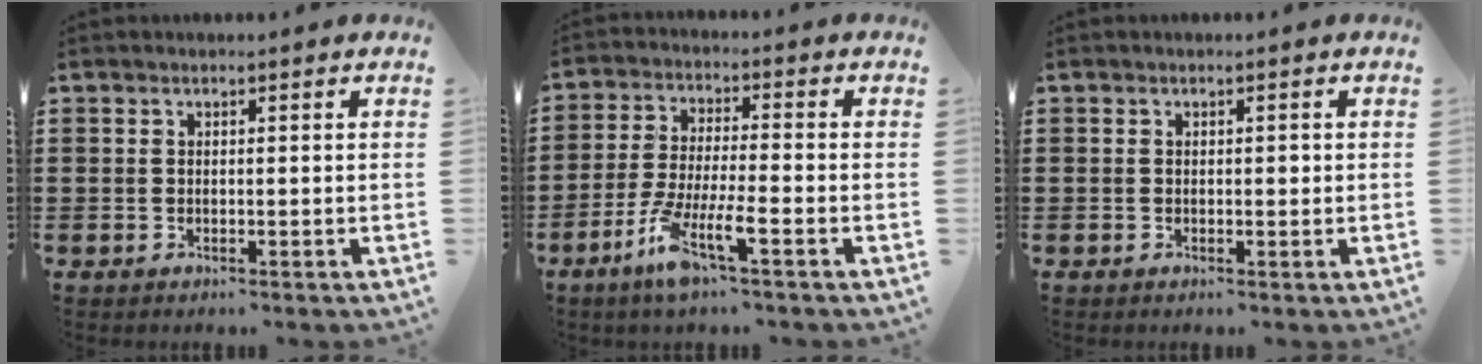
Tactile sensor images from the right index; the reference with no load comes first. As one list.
[{"total": 7.9, "force": [-4.7, 0.8, 6.3], "torque": [-0.141, -0.015, -0.092]}, {"total": 0.5, "force": [0.0, 0.3, 0.4], "torque": [-0.008, 0.000, 0.000]}]